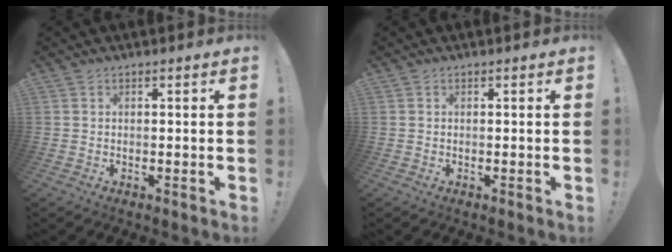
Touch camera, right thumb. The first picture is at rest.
{"total": 0.0}